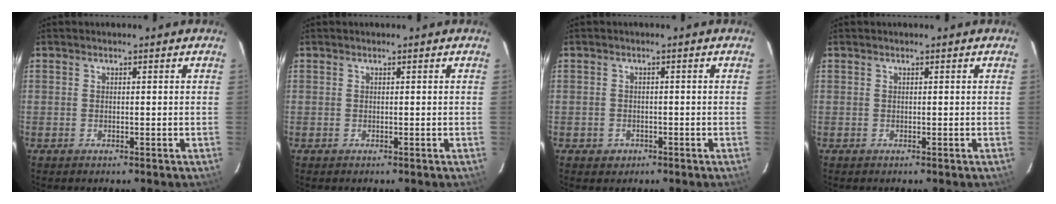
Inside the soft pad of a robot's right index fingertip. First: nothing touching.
{"total": 0.0}
{"total": 2.7, "force": [-1.2, 2.3, 0.5], "torque": [-0.015, 0.003, -0.014]}
{"total": 0.0}